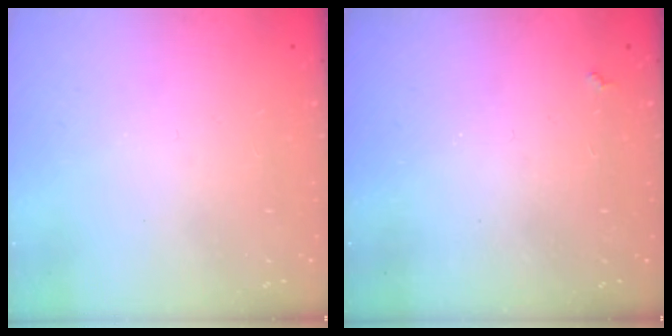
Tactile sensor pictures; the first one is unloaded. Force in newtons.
{"total": 1.7, "press": 1.7, "slide": 0.4}